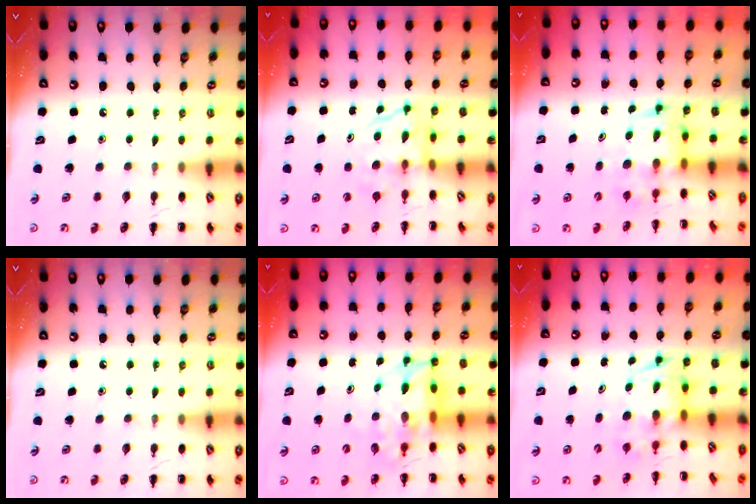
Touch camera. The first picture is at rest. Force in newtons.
{"total": 3.6, "press": 3.6, "slide": 0.4}
{"total": 2.8, "press": 2.7, "slide": 0.5}
{"total": 0.0}
{"total": 6.8, "press": 6.4, "slide": 2.3}
{"total": 2.8, "press": 2.7, "slide": 0.5}